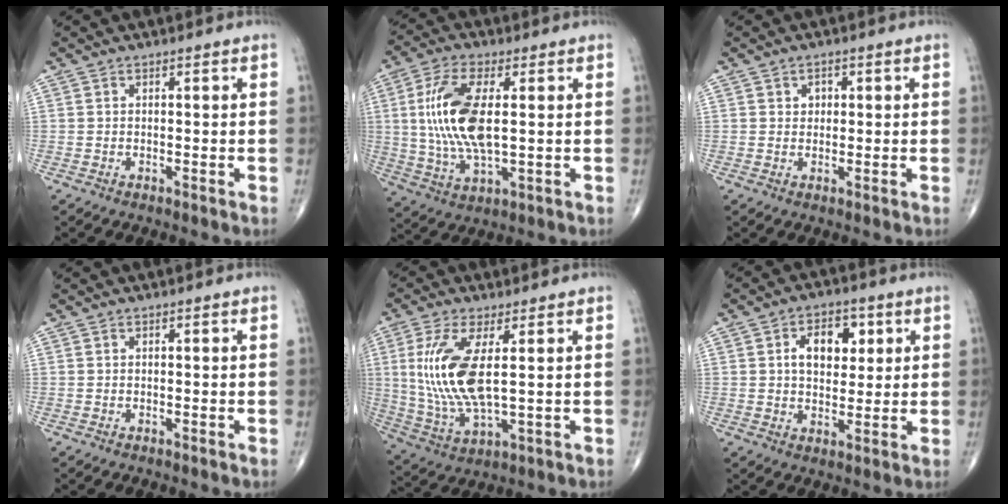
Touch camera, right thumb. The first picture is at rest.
{"total": 14.4, "force": [1.7, 5.8, 13.0], "torque": [-0.275, -0.007, 0.036]}
{"total": 1.8, "force": [0.5, 1.5, 0.9], "torque": [-0.002, -0.001, 0.006]}
{"total": 0.0}
{"total": 13.8, "force": [2.2, 4.8, 12.8], "torque": [-0.288, -0.018, 0.053]}
{"total": 8.8, "force": [2.4, 5.7, 6.3], "torque": [-0.063, -0.004, 0.037]}